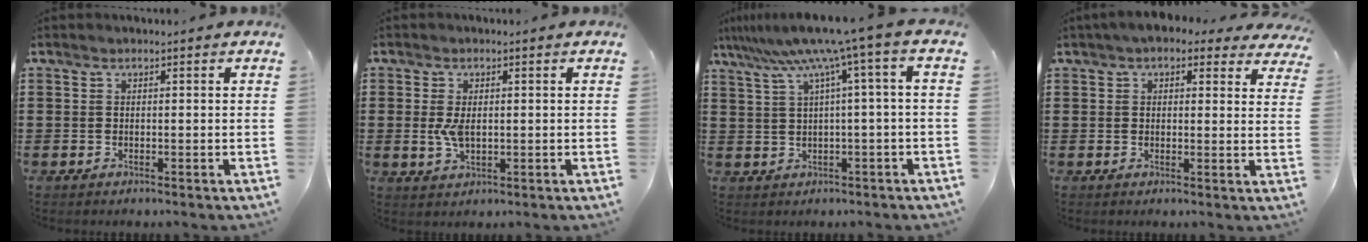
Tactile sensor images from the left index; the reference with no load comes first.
{"total": 3.6, "force": [0.1, 1.9, 3.1], "torque": [-0.078, -0.001, -0.004]}
{"total": 7.8, "force": [3.1, -1.0, 7.1], "torque": [-0.141, -0.025, 0.047]}
{"total": 3.7, "force": [2.9, 1.5, 1.8], "torque": [-0.038, -0.002, 0.050]}